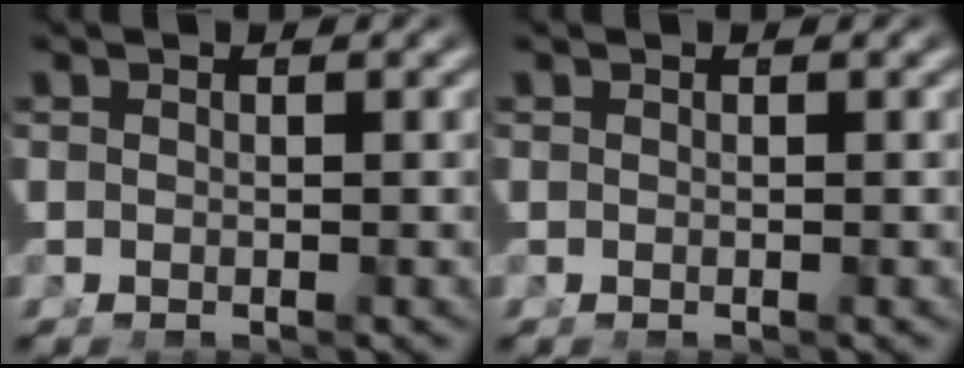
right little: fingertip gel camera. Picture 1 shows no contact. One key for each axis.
{"total": 0.0}